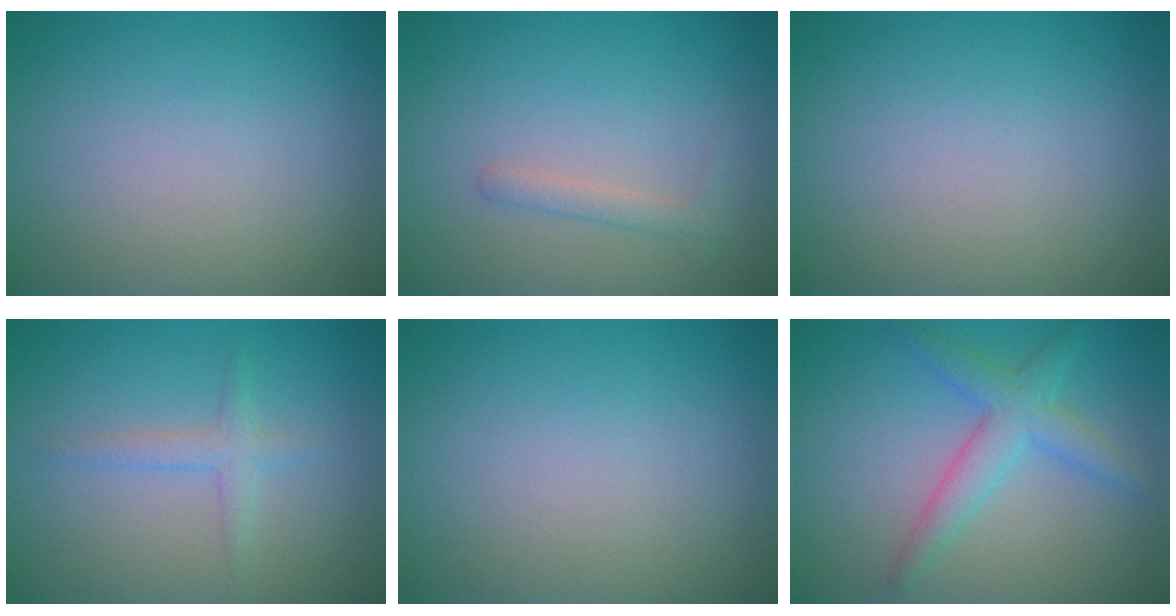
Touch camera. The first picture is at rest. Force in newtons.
{"total": 1.3, "press": 1.3, "slide": 0.1}
{"total": 0.0}
{"total": 1.6, "press": 1.6, "slide": 0.1}
{"total": 0.0}
{"total": 3.7, "press": 3.7, "slide": 0.1}